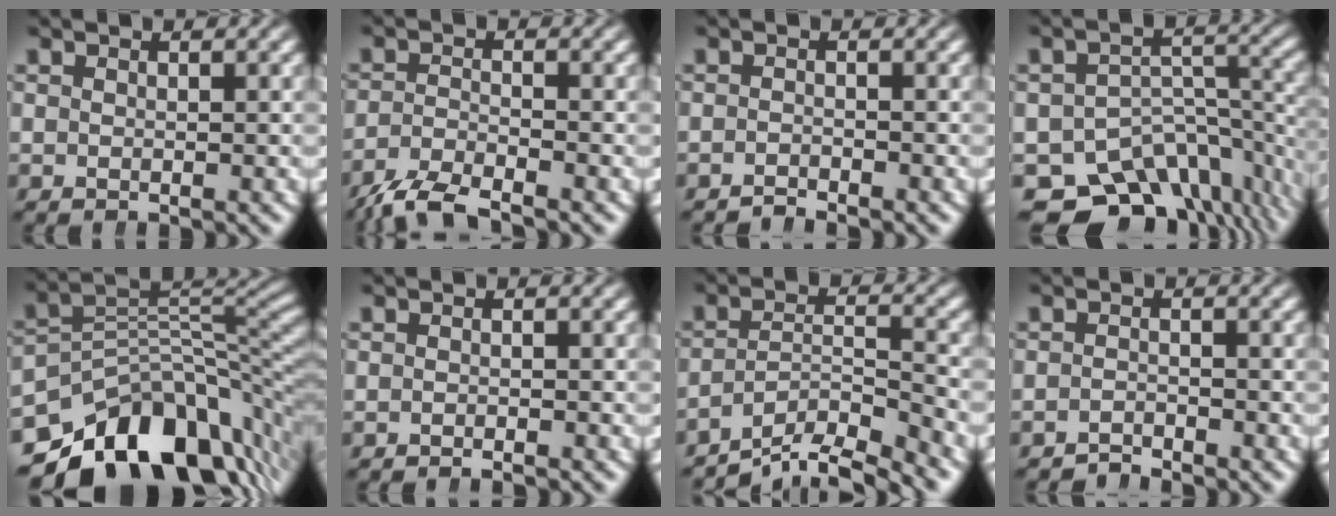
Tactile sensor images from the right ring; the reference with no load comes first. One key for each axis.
{"total": 4.5, "fx": -3.8, "fy": 1.6, "fz": 1.8, "tx": -0.039, "ty": -0.014, "tz": -0.057}
{"total": 1.7, "fx": -1.7, "fy": 0.2, "fz": -0.2, "tx": -0.003, "ty": -0.006, "tz": -0.031}
{"total": 13.8, "fx": -9.2, "fy": 8.2, "fz": 6.2, "tx": -0.087, "ty": -0.039, "tz": -0.132}
{"total": 17.5, "fx": -9.5, "fy": 9.7, "fz": 11.1, "tx": -0.158, "ty": -0.035, "tz": -0.129}
{"total": 0.9, "fx": -0.9, "fy": 0.1, "fz": 0.1, "tx": -0.004, "ty": 0.002, "tz": -0.017}
{"total": 9.3, "fx": -7.3, "fy": 4.3, "fz": 3.8, "tx": -0.067, "ty": -0.038, "tz": -0.107}
{"total": 2.1, "fx": -2.0, "fy": 0.2, "fz": -0.3, "tx": 0.000, "ty": -0.008, "tz": -0.037}